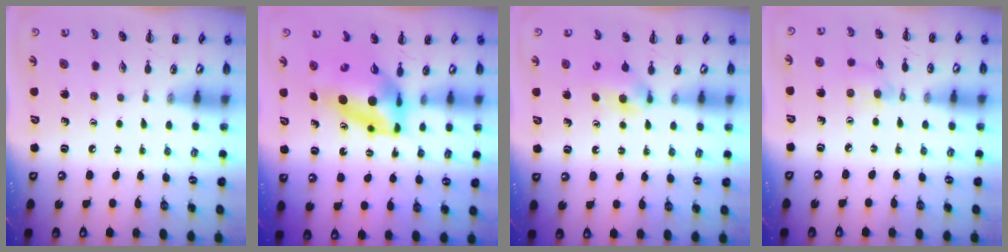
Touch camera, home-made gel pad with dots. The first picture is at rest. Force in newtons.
{"total": 8.4, "press": 8.0, "slide": 2.7}
{"total": 3.9, "press": 3.7, "slide": 1.4}
{"total": 3.4, "press": 3.1, "slide": 1.3}